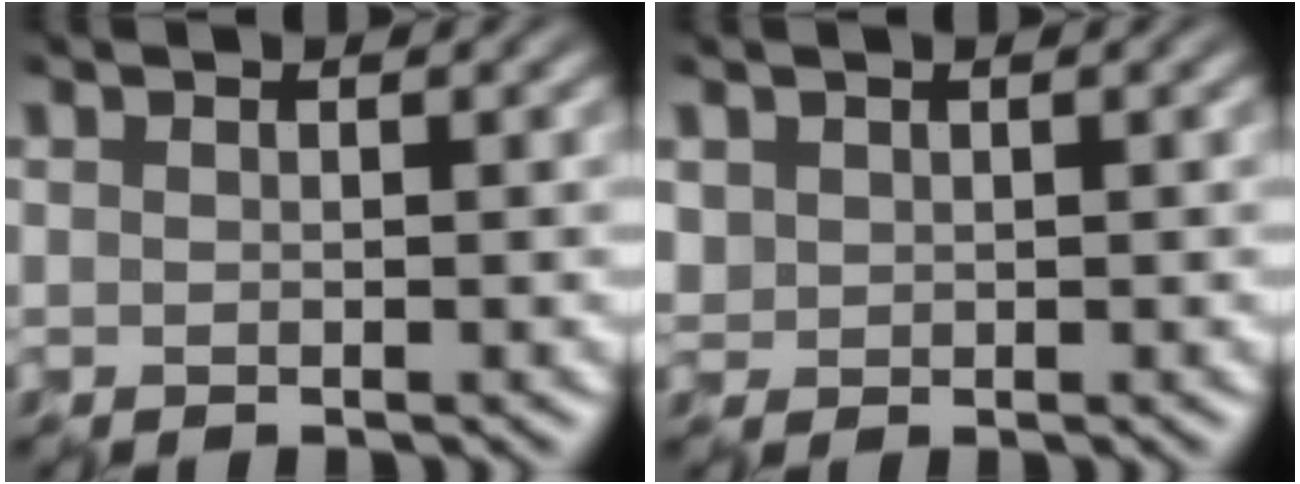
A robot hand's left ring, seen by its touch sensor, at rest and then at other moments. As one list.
[{"total": 1.2, "force": [0.4, 1.1, 0.4], "torque": [-0.021, -0.003, 0.015]}]